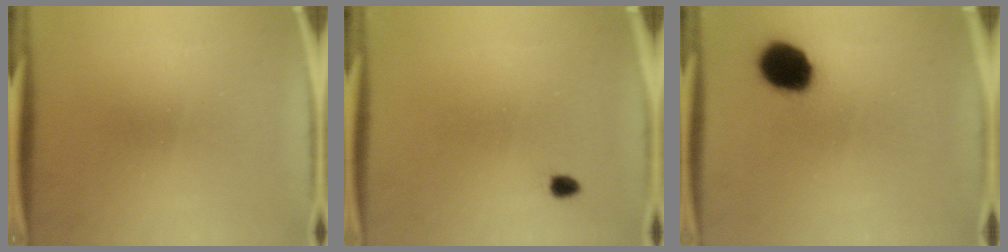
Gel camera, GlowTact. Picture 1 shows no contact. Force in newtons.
{"total": 1.3}
{"total": 11.8}